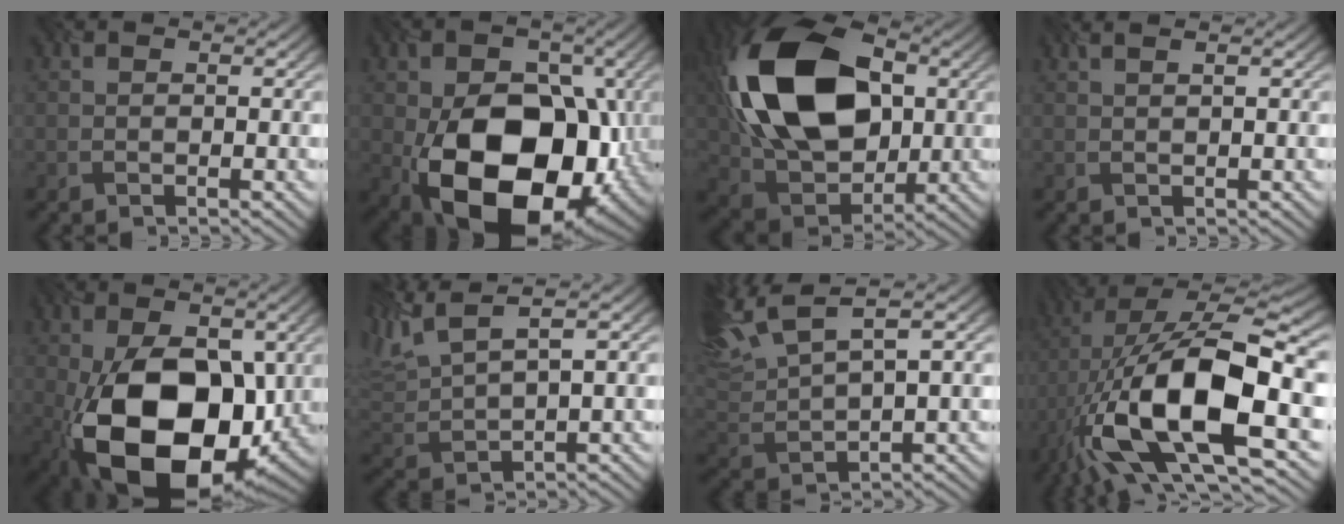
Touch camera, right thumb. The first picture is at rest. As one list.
[{"total": 18.3, "force": [-4.6, 12.3, 12.8], "torque": [-0.183, -0.035, -0.065]}, {"total": 18.3, "force": [3.2, 12.4, 13.1], "torque": [-0.289, 0.010, 0.057]}, {"total": 1.3, "force": [0.7, 0.3, 1.0], "torque": [-0.011, 0.004, 0.008]}, {"total": 17.8, "force": [-3.2, 11.1, 13.6], "torque": [-0.248, -0.030, -0.045]}, {"total": 8.0, "force": [5.2, 2.4, 5.6], "torque": [-0.148, 0.022, 0.108]}, {"total": 10.1, "force": [6.5, 3.0, 7.1], "torque": [-0.168, 0.031, 0.127]}, {"total": 18.4, "force": [-4.1, 7.7, 16.1], "torque": [-0.311, -0.006, -0.064]}]